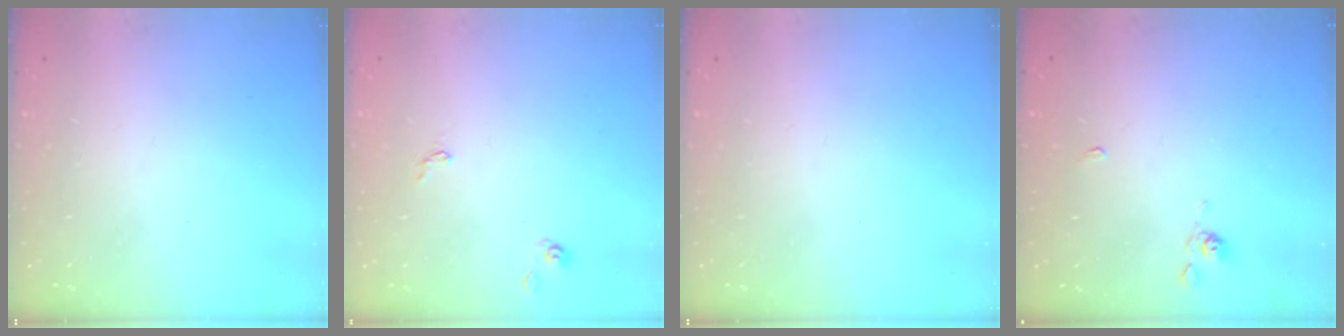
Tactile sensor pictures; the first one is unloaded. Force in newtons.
{"total": 1.9, "press": 1.9, "slide": 0.2}
{"total": 0.0}
{"total": 2.6, "press": 2.6, "slide": 0.6}